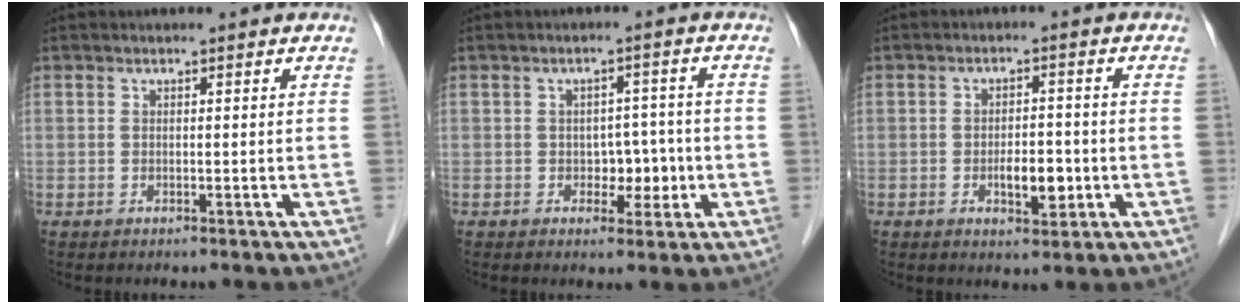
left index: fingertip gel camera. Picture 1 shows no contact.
{"total": 3.9, "force": [-0.9, 2.8, 2.6], "torque": [-0.030, 0.013, -0.008]}
{"total": 4.4, "force": [-1.2, 1.9, 3.8], "torque": [-0.060, 0.001, -0.015]}